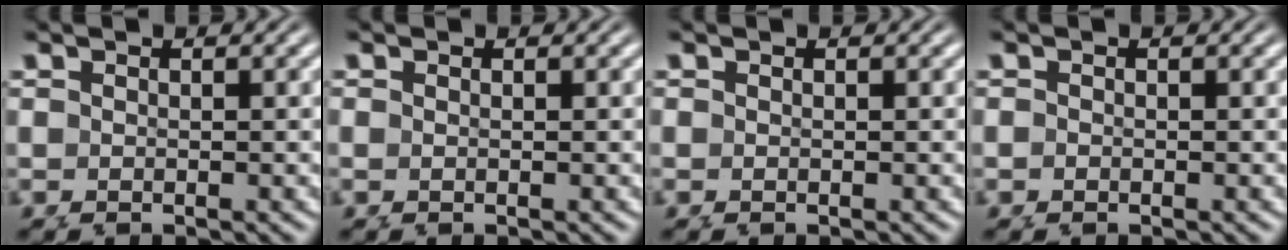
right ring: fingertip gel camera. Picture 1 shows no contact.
{"total": 0.0}
{"total": 0.0}
{"total": 0.0}